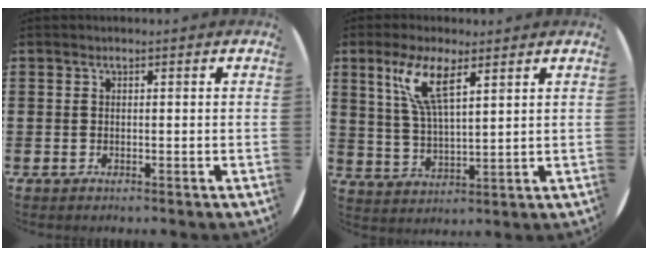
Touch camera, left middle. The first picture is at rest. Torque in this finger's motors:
{"motor_torque": [1.70, -0.44, 0.95, 0.21]}